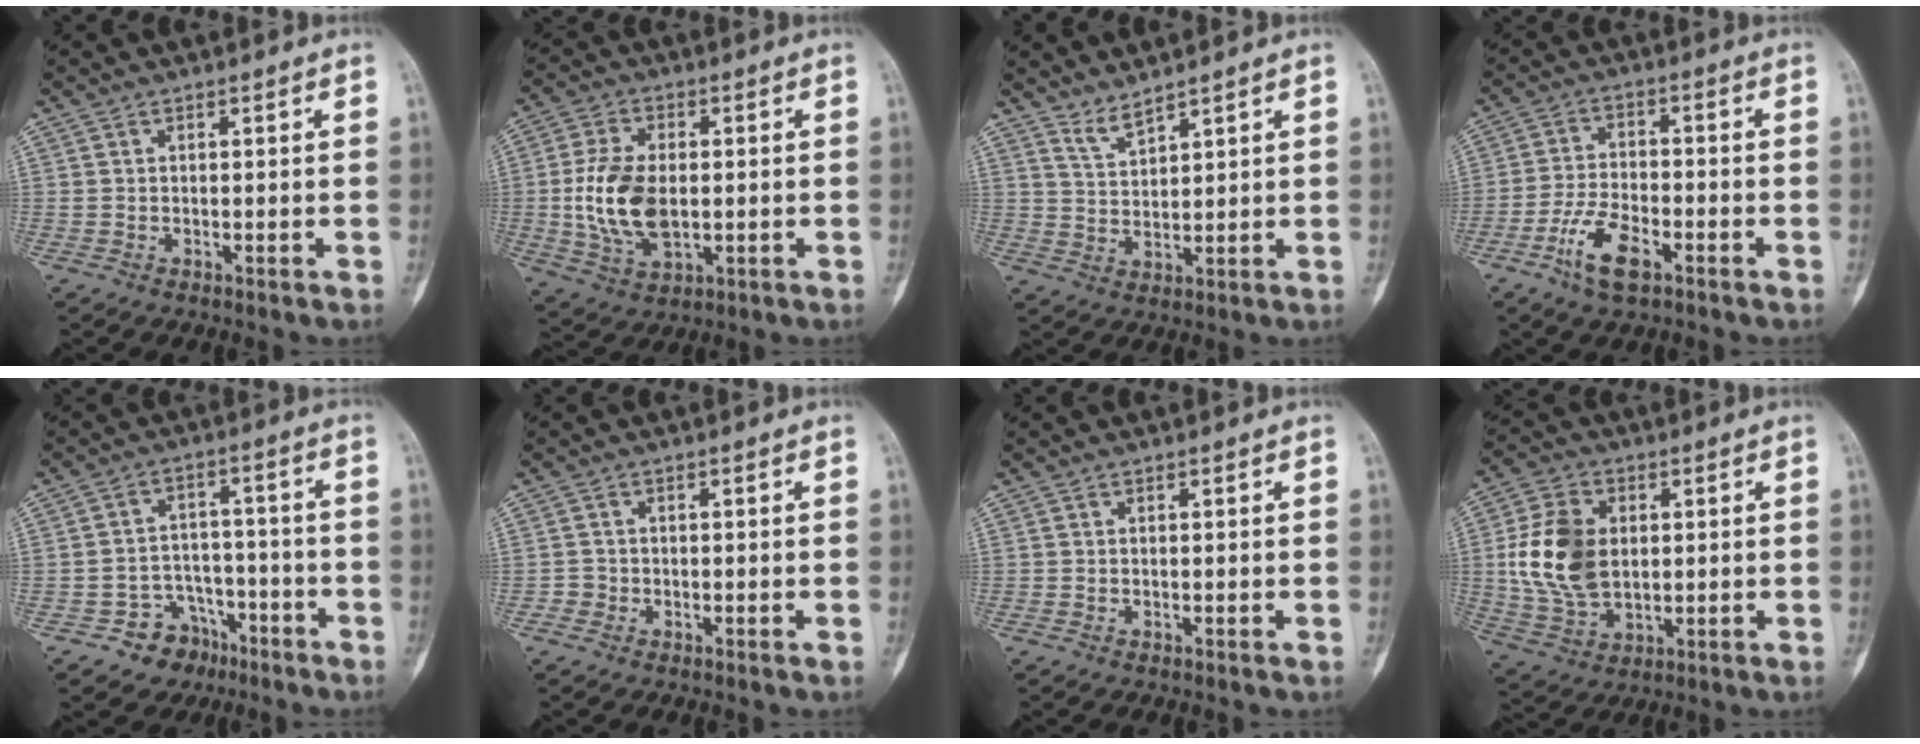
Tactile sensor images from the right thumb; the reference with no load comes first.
{"total": 12.8, "force": [-0.4, 7.5, 10.3], "torque": [-0.201, -0.004, 0.001]}
{"total": 3.5, "force": [3.3, 0.2, 1.2], "torque": [-0.019, -0.037, 0.073]}
{"total": 8.4, "force": [-4.6, 3.6, 6.1], "torque": [-0.117, 0.016, -0.087]}
{"total": 8.0, "force": [-4.8, 6.2, 1.3], "torque": [0.021, 0.055, -0.068]}
{"total": 1.3, "force": [-0.6, 1.2, -0.1], "torque": [0.012, 0.006, -0.016]}
{"total": 0.0}
{"total": 14.4, "force": [1.4, 9.8, 10.4], "torque": [-0.190, -0.002, 0.033]}